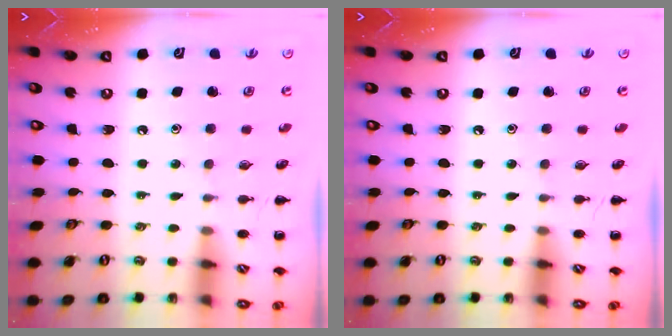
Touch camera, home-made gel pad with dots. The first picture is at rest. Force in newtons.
{"total": 0.0}